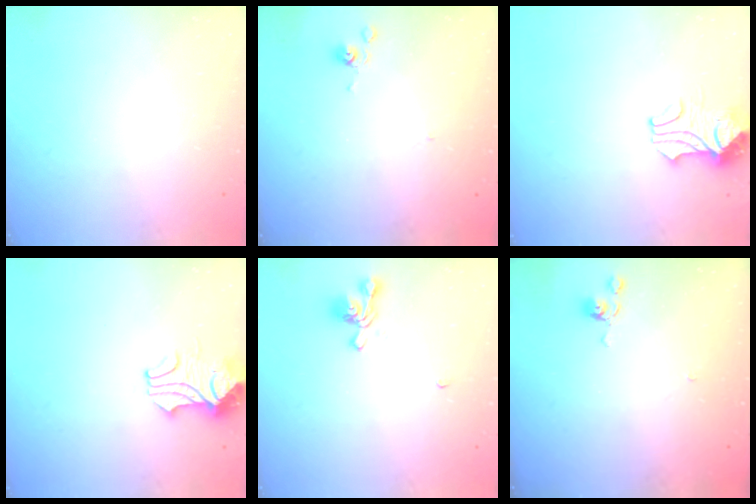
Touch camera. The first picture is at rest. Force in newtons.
{"total": 4.6, "press": 4.5, "slide": 0.4}
{"total": 2.1, "press": 1.9, "slide": 0.8}
{"total": 2.4, "press": 2.2, "slide": 0.8}
{"total": 1.0, "press": 0.2, "slide": 1.0}
{"total": 2.9, "press": 2.9, "slide": 0.4}